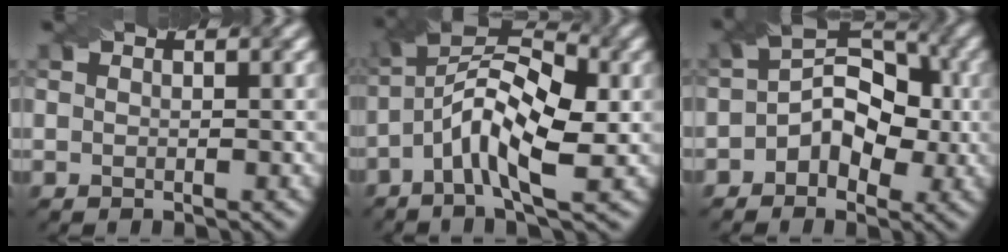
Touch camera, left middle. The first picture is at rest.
{"total": 8.5, "force": [-1.5, 3.2, 7.7], "torque": [-0.142, 0.023, -0.041]}
{"total": 5.9, "force": [-0.9, 4.2, 4.1], "torque": [-0.039, 0.014, -0.023]}